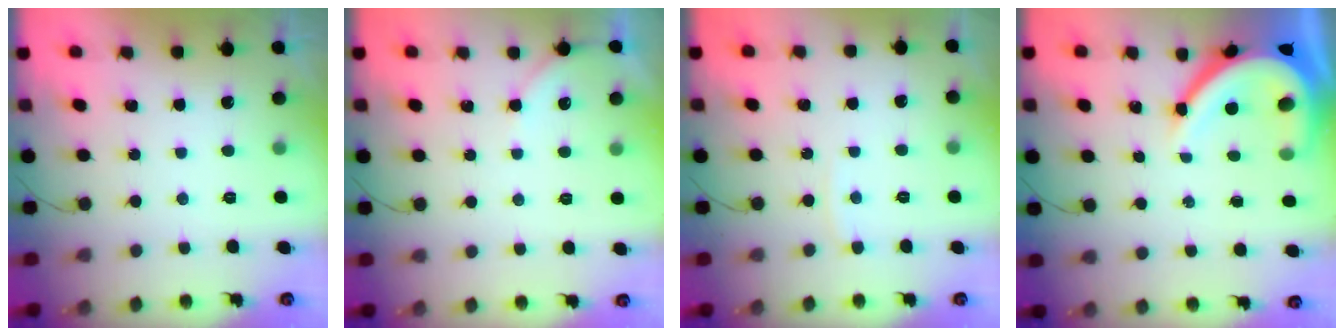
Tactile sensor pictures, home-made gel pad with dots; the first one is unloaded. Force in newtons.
{"total": 2.9, "press": 2.9, "slide": 0.4}
{"total": 3.3, "press": 3.3, "slide": 0.5}
{"total": 13.6, "press": 13.5, "slide": 1.7}